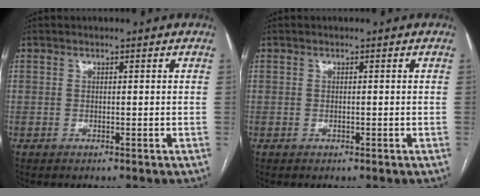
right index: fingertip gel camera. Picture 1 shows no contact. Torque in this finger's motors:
{"motor_torque": [-0.01, -0.02, 0.01, 0.01]}